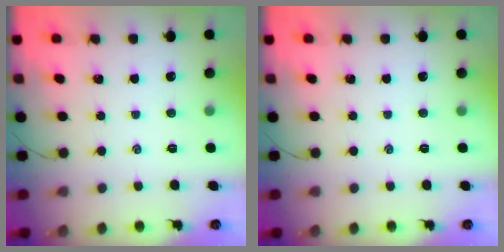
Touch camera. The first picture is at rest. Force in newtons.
{"total": 0.0}